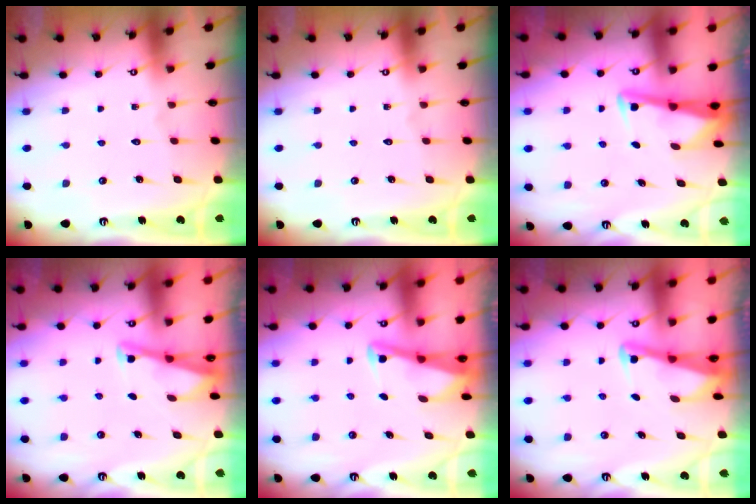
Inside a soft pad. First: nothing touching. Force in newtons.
{"total": 0.0}
{"total": 3.1, "press": 3.1, "slide": 0.3}
{"total": 2.9, "press": 2.9, "slide": 0.3}
{"total": 2.8, "press": 2.8, "slide": 0.4}
{"total": 2.8, "press": 2.8, "slide": 0.3}